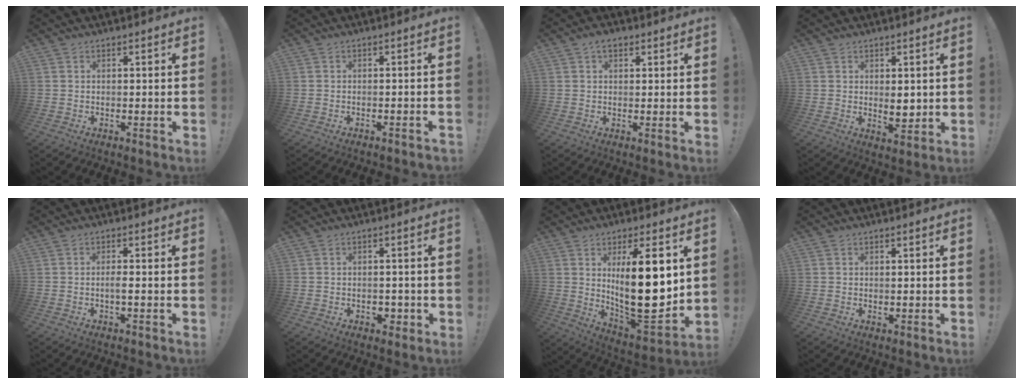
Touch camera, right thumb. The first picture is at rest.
{"total": 1.3, "force": [-1.2, -0.1, 0.5], "torque": [-0.007, 0.000, -0.020]}
{"total": 3.4, "force": [1.6, 2.0, 2.2], "torque": [-0.033, -0.001, 0.029]}
{"total": 4.6, "force": [0.7, 2.6, 3.7], "torque": [-0.038, -0.010, 0.011]}
{"total": 1.8, "force": [-0.5, 0.0, 1.8], "torque": [-0.033, 0.001, -0.010]}
{"total": 3.1, "force": [-1.0, 2.4, 1.7], "torque": [-0.011, -0.002, -0.018]}
{"total": 20.5, "force": [4.1, 6.5, 19.0], "torque": [-0.309, -0.042, 0.064]}
{"total": 0.6, "force": [0.5, 0.2, 0.2], "torque": [0.003, -0.003, 0.008]}